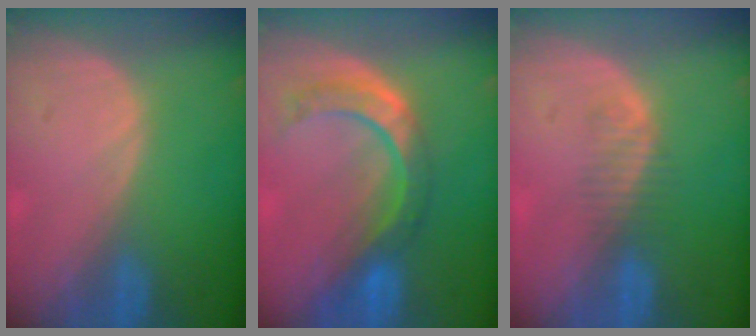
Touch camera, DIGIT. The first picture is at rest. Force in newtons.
{"total": 8.5, "press": 7.2, "slide": 4.5}
{"total": 2.2, "press": 2.0, "slide": 0.9}